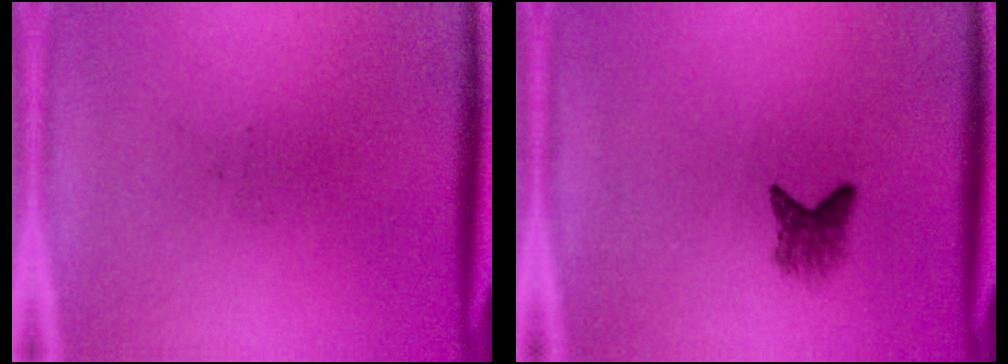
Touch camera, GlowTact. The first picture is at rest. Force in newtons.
{"total": 2.3}